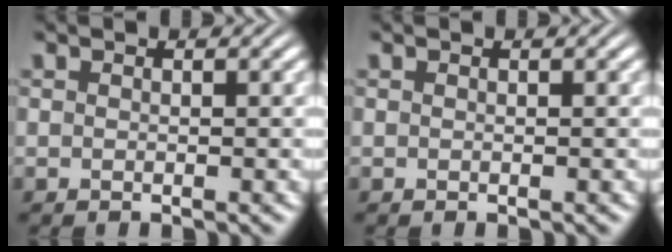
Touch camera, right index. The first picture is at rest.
{"total": 0.0}